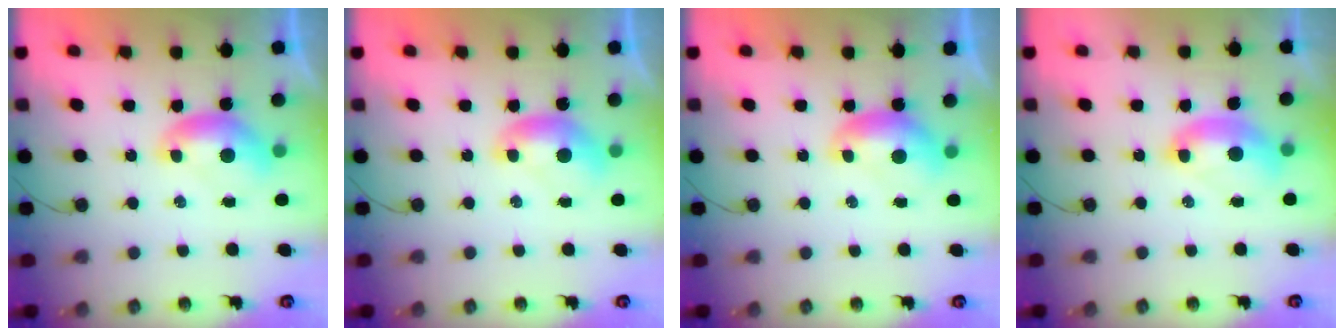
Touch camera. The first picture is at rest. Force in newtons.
{"total": 0.0}
{"total": 1.1, "press": 1.1, "slide": 0.2}
{"total": 2.5, "press": 2.4, "slide": 0.6}